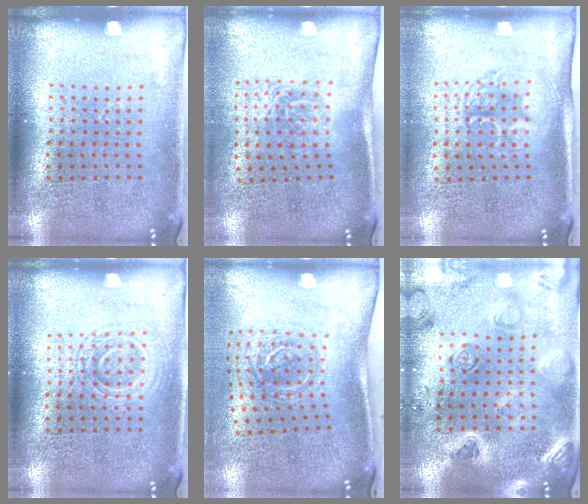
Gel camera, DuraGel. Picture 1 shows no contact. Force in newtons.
{"total": 1.7, "press": 1.1, "slide": 1.3}
{"total": 1.7, "press": 1.4, "slide": 1.0}
{"total": 1.3, "press": 1.2, "slide": 0.4}
{"total": 2.1, "press": 1.3, "slide": 1.6}
{"total": 2.3, "press": 2.3, "slide": 0.3}